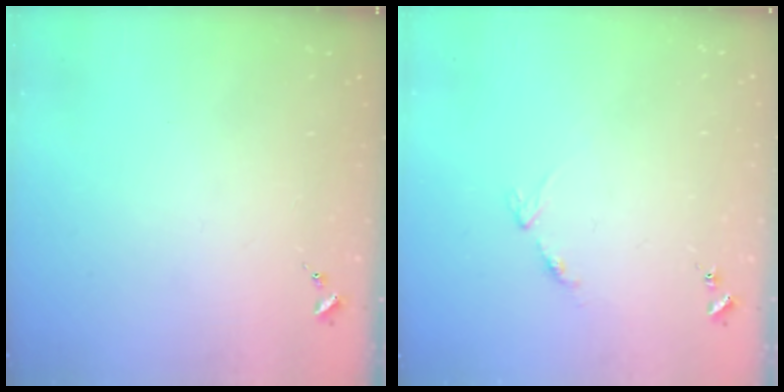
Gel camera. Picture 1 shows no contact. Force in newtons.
{"total": 7.8, "press": 7.8, "slide": 0.6}